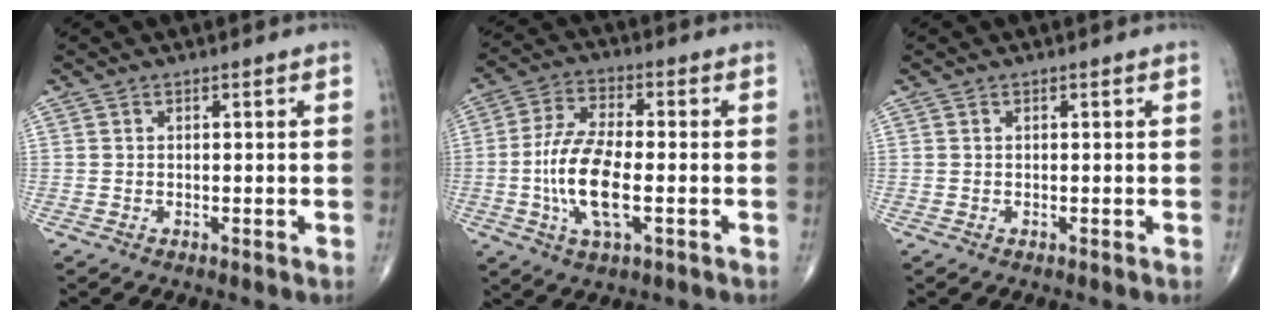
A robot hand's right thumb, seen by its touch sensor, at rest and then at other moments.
{"total": 12.2, "force": [-2.3, 4.7, 11.0], "torque": [-0.225, 0.012, -0.045]}
{"total": 0.0}